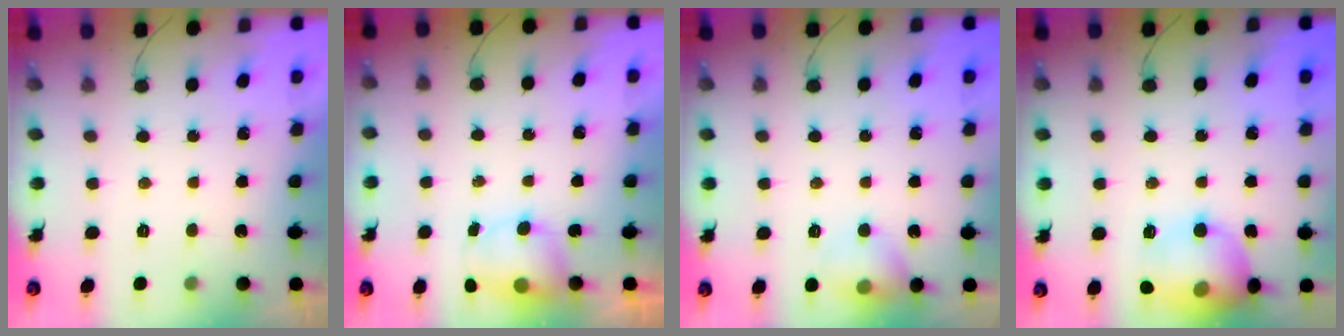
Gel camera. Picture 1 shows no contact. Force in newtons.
{"total": 6.4, "press": 6.3, "slide": 0.8}
{"total": 8.1, "press": 8.0, "slide": 1.5}
{"total": 15.2, "press": 14.6, "slide": 4.1}